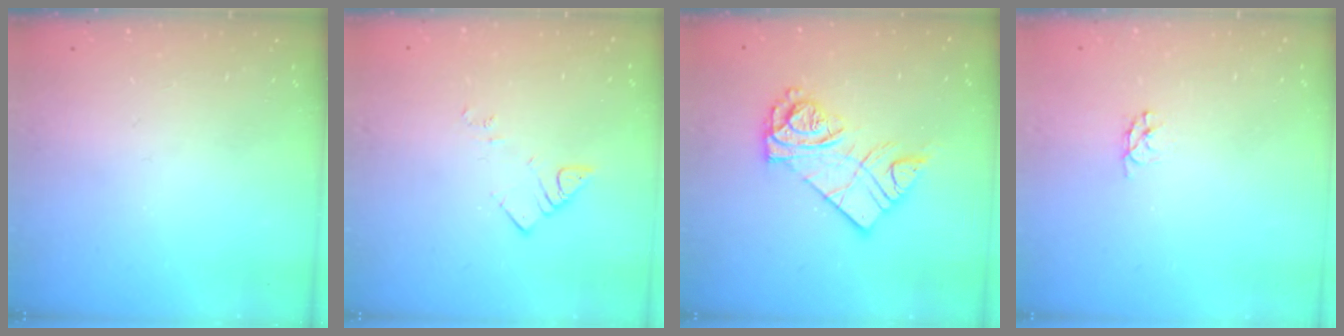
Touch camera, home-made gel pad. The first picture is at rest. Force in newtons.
{"total": 3.7, "press": 3.7, "slide": 0.4}
{"total": 12.4, "press": 12.4, "slide": 0.9}
{"total": 2.9, "press": 2.9, "slide": 0.3}